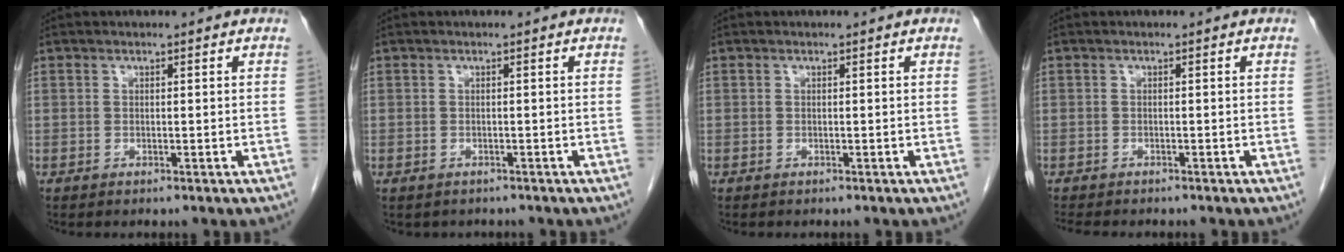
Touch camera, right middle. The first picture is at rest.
{"total": 1.6, "force": [-1.4, 0.9, 0.1], "torque": [-0.010, -0.002, -0.017]}
{"total": 0.0}
{"total": 4.5, "force": [-3.9, 1.1, 1.9], "torque": [-0.029, -0.009, -0.055]}